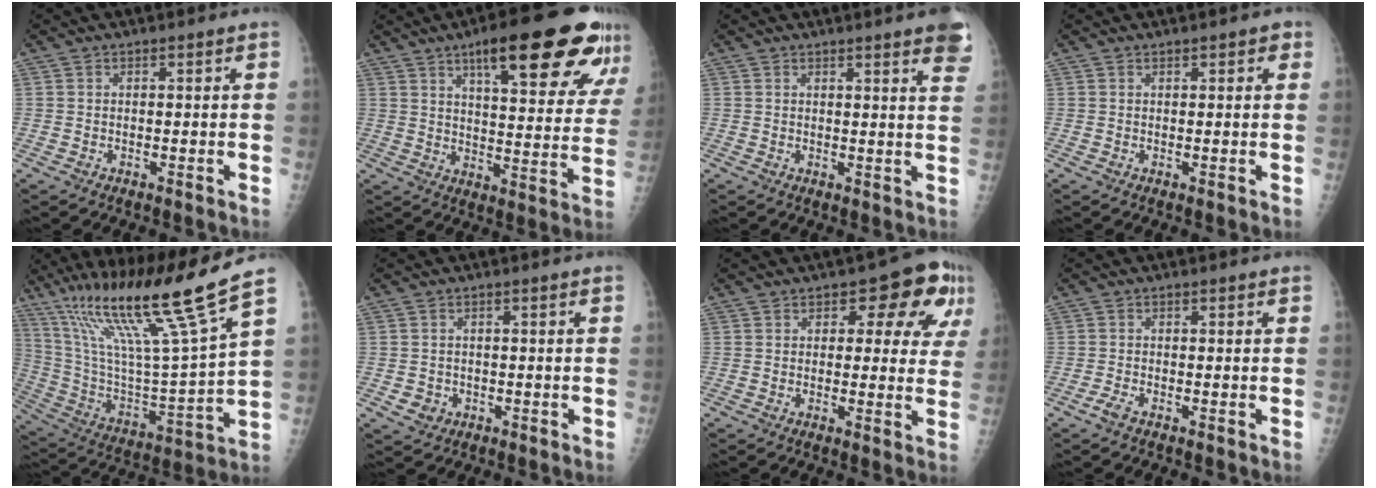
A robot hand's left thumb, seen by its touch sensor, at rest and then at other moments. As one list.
[{"total": 23.6, "force": [13.6, 6.0, 18.3], "torque": [-0.224, -0.037, 0.188]}, {"total": 8.1, "force": [5.3, 1.0, 6.0], "torque": [-0.056, -0.014, 0.049]}, {"total": 1.6, "force": [0.9, 0.8, 1.1], "torque": [-0.004, -0.001, 0.009]}, {"total": 24.6, "force": [16.4, 0.7, 18.3], "torque": [-0.306, -0.060, 0.300]}, {"total": 2.6, "force": [-0.7, 2.4, 0.8], "torque": [-0.003, 0.004, -0.004]}, {"total": 10.4, "force": [4.2, 5.6, 7.7], "torque": [-0.041, -0.003, 0.043]}, {"total": 1.5, "force": [-1.0, 0.3, 1.0], "torque": [-0.029, -0.002, -0.025]}]